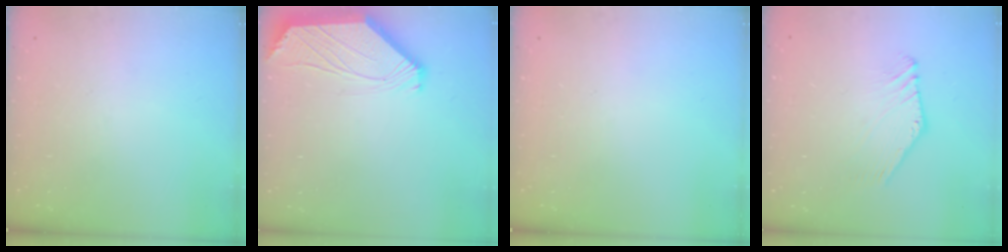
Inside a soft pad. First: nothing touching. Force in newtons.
{"total": 2.5, "press": 2.5, "slide": 0.6}
{"total": 0.0}
{"total": 2.2, "press": 2.2, "slide": 0.1}